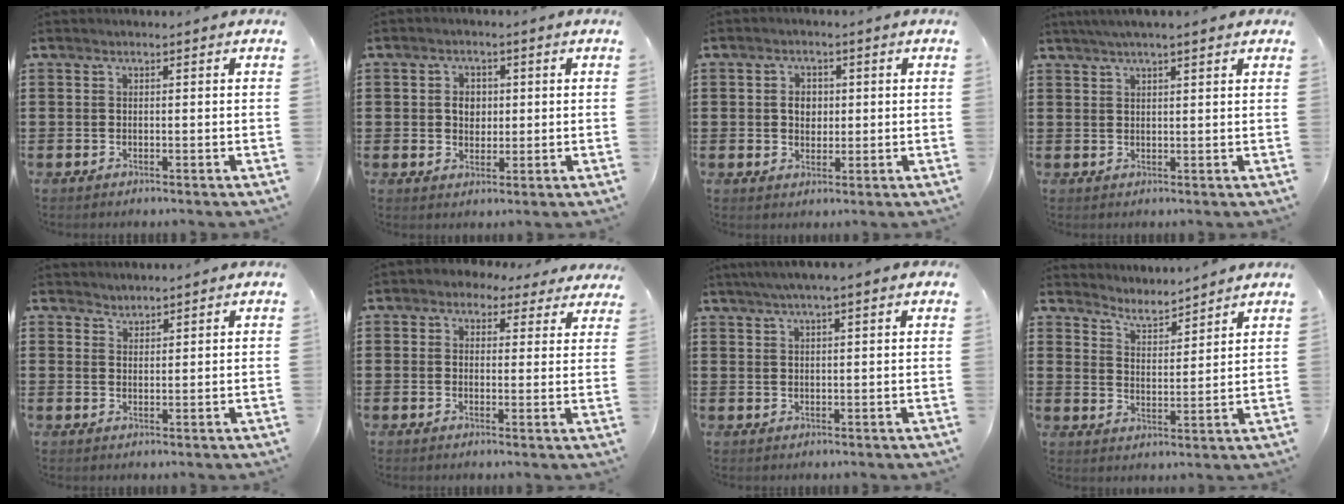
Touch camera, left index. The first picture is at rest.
{"total": 3.3, "force": [0.5, 2.6, 2.0], "torque": [-0.038, 0.009, 0.003]}
{"total": 3.2, "force": [0.4, 2.5, 1.9], "torque": [-0.038, 0.007, 0.002]}
{"total": 2.9, "force": [2.3, 0.1, 1.8], "torque": [-0.038, 0.006, 0.041]}
{"total": 1.9, "force": [1.8, 0.2, -0.4], "torque": [0.004, 0.000, 0.037]}
{"total": 2.9, "force": [2.3, 1.6, 0.7], "torque": [-0.017, -0.001, 0.041]}
{"total": 3.3, "force": [2.5, 0.0, 2.2], "torque": [-0.047, 0.005, 0.046]}
{"total": 4.0, "force": [3.9, 0.2, 0.5], "torque": [-0.028, -0.022, 0.066]}